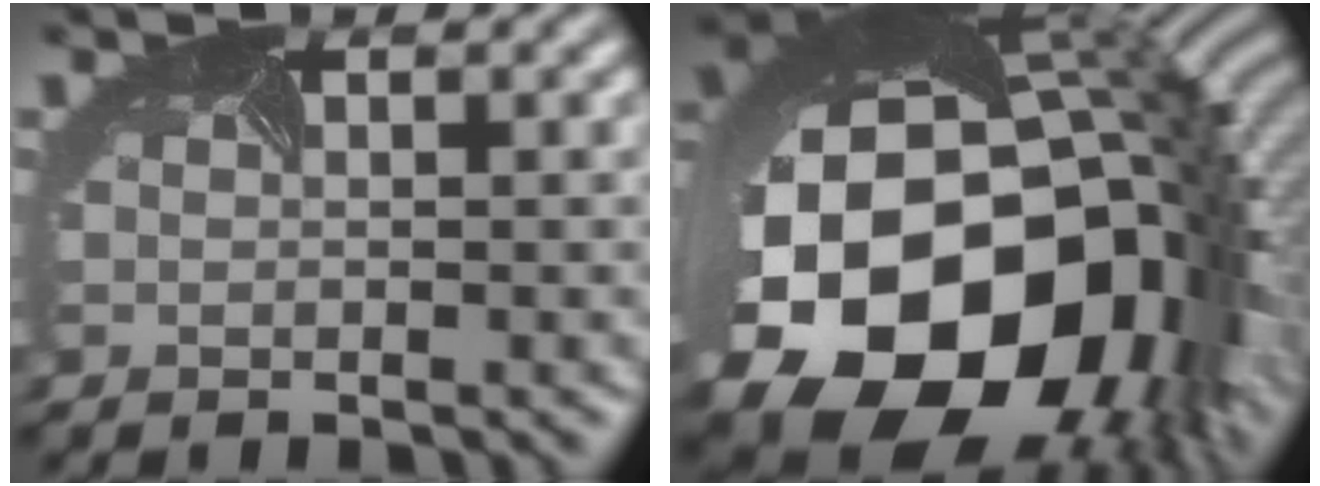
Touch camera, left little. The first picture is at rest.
{"total": 21.3, "force": [-4.8, 15.1, 14.1], "torque": [-0.318, -0.069, -0.053]}